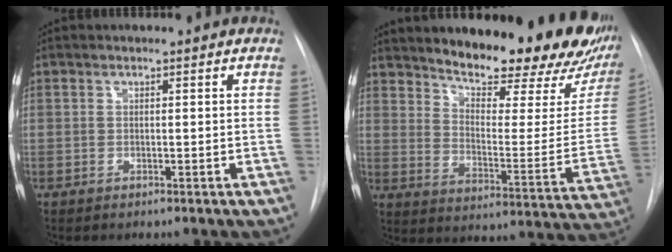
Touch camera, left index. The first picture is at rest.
{"total": 23.6, "force": [19.4, 5.1, 12.3], "torque": [-0.179, -0.071, 0.246]}